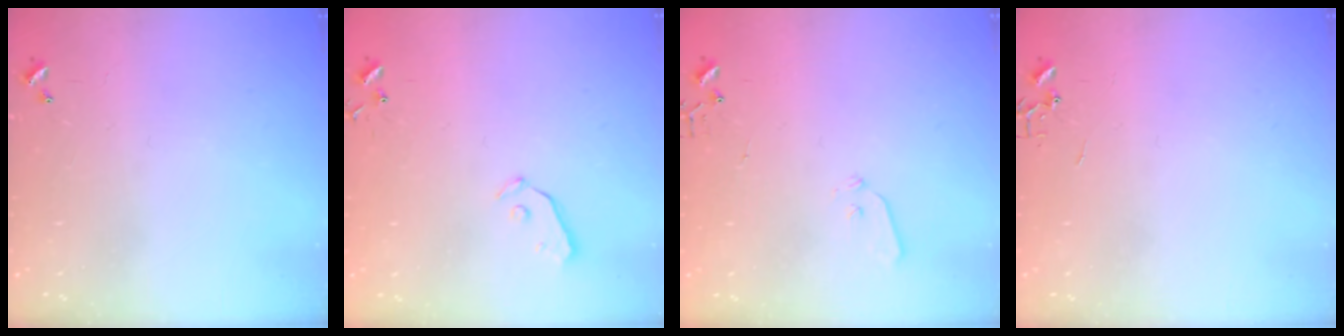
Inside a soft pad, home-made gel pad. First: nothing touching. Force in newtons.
{"total": 3.2, "press": 3.2, "slide": 0.4}
{"total": 4.4, "press": 4.4, "slide": 0.7}
{"total": 0.0}